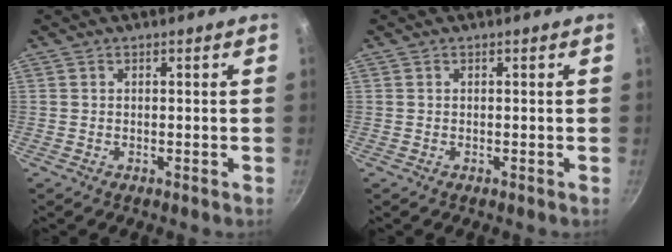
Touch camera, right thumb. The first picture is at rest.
{"total": 0.0}